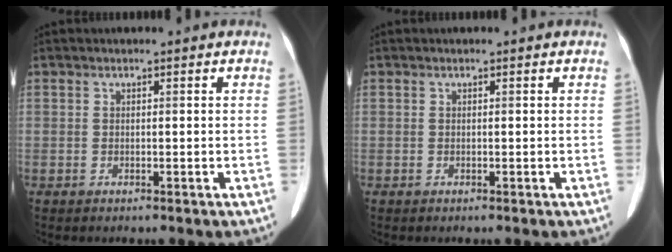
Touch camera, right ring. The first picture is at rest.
{"total": 0.0}